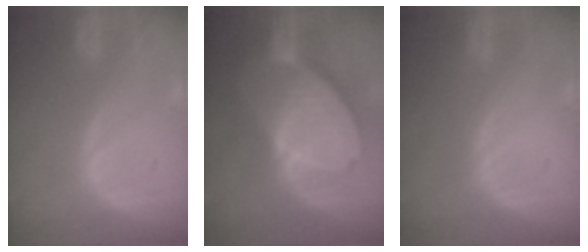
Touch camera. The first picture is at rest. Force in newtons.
{"total": 10.3, "press": 9.0, "slide": 5.1}
{"total": 0.0}